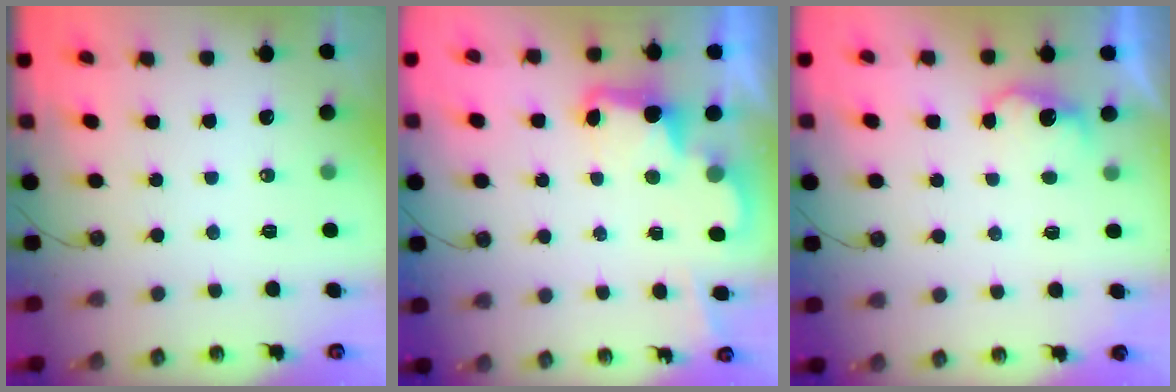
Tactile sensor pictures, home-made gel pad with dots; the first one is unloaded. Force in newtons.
{"total": 3.3, "press": 3.2, "slide": 0.7}
{"total": 4.6, "press": 4.5, "slide": 1.0}